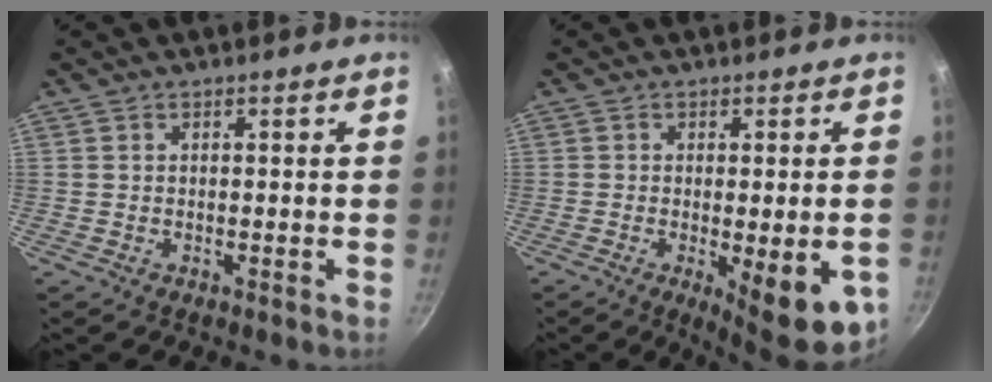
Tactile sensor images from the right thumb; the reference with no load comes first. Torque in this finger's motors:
{"motor_torque": [-0.26, 0.56, 0.51, -0.02, 0.04]}